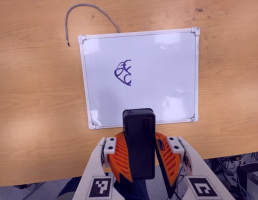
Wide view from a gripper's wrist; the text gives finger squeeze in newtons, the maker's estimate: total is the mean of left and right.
{"total": 10.4, "left": 10.1, "right": 10.8}